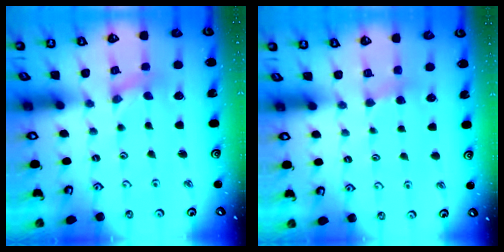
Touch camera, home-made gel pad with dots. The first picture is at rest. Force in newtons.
{"total": 2.9, "press": 2.9, "slide": 0.4}